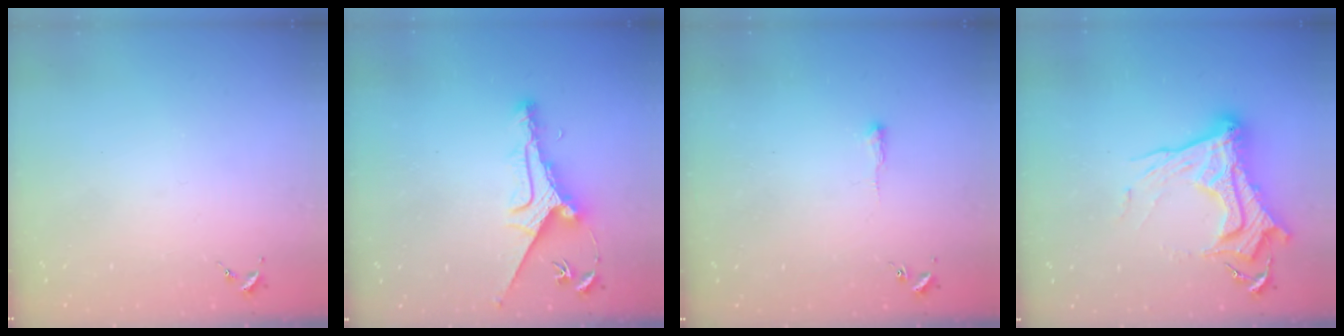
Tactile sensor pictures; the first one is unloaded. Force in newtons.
{"total": 10.3, "press": 10.3, "slide": 1.0}
{"total": 2.4, "press": 2.4, "slide": 0.4}
{"total": 19.9, "press": 19.8, "slide": 1.9}